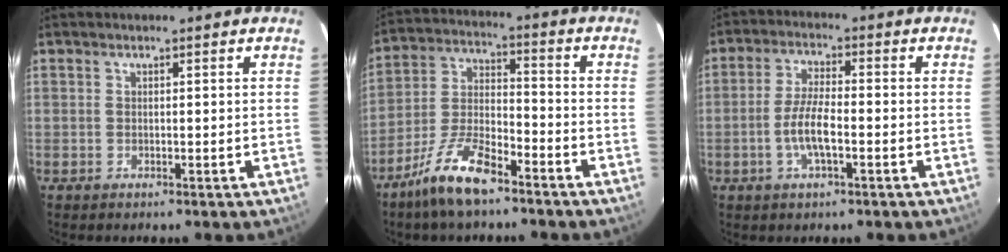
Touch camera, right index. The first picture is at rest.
{"total": 12.0, "force": [-8.7, 3.5, 7.5], "torque": [-0.163, -0.002, -0.165]}
{"total": 6.4, "force": [-2.0, 1.7, 5.8], "torque": [-0.118, 0.003, -0.041]}